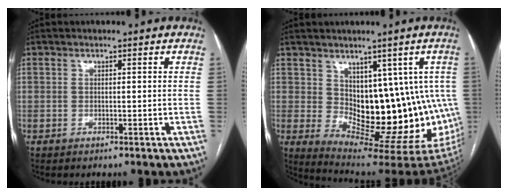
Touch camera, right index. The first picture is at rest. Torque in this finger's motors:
{"motor_torque": [2.01, 0.13, 0.65, 0.11]}